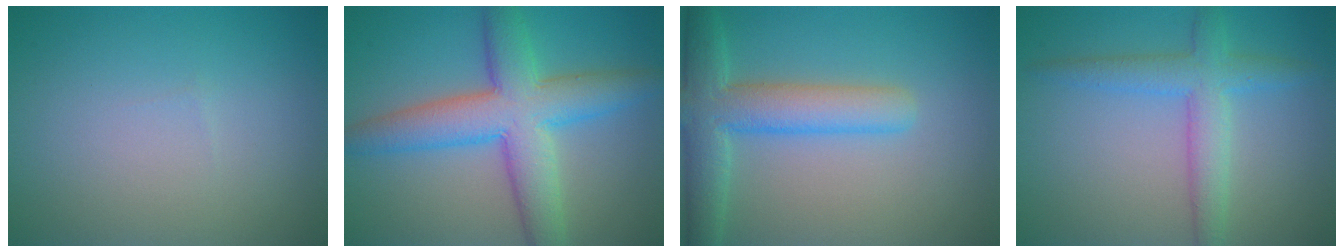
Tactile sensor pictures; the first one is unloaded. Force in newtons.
{"total": 7.9, "press": 7.9, "slide": 0.4}
{"total": 5.9, "press": 5.9, "slide": 0.3}
{"total": 3.9, "press": 3.9, "slide": 0.0}